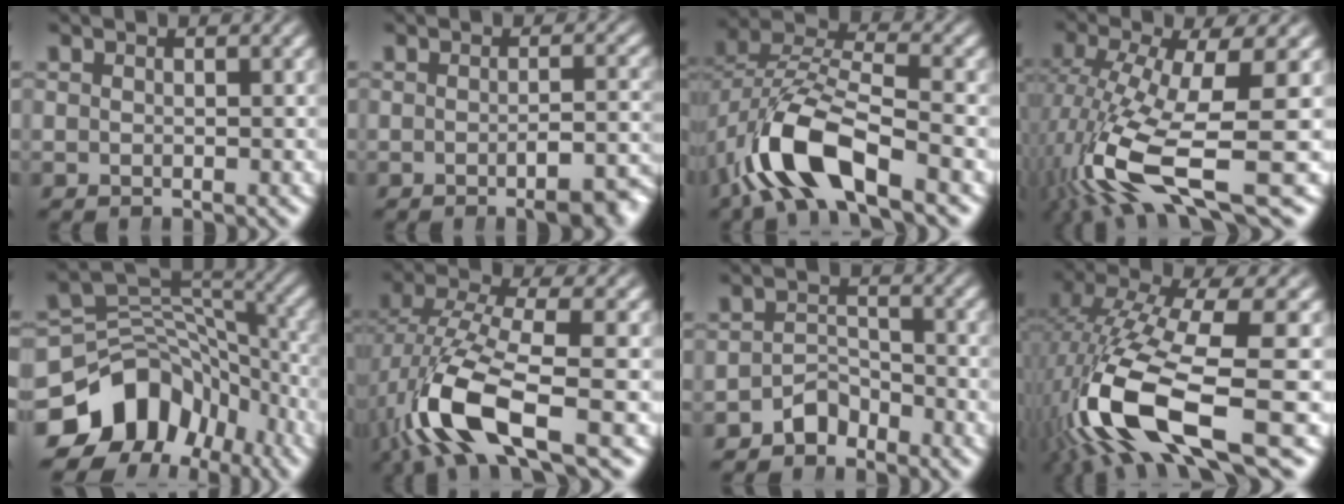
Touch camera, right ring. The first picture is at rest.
{"total": 4.9, "force": [-3.0, 1.3, 3.6], "torque": [-0.037, -0.003, -0.048]}
{"total": 8.2, "force": [-1.3, 5.4, 6.1], "torque": [-0.140, -0.018, -0.020]}
{"total": 8.9, "force": [-3.1, 3.1, 7.7], "torque": [-0.169, -0.048, -0.023]}
{"total": 13.3, "force": [-4.6, 10.2, 7.2], "torque": [-0.115, -0.025, -0.069]}
{"total": 8.3, "force": [-1.7, 4.0, 7.0], "torque": [-0.160, -0.030, -0.015]}
{"total": 3.2, "force": [-2.6, 1.8, 0.8], "torque": [-0.013, -0.011, -0.043]}
{"total": 10.9, "force": [-2.8, 5.3, 9.1], "torque": [-0.213, -0.049, -0.021]}